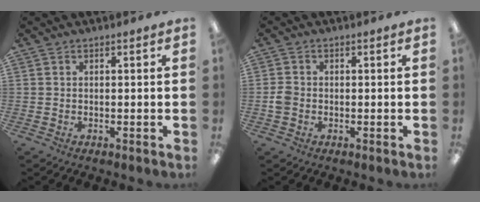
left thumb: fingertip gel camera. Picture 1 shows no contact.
{"total": 2.6, "force": [-0.5, 2.2, 1.2], "torque": [-0.020, 0.006, -0.010]}